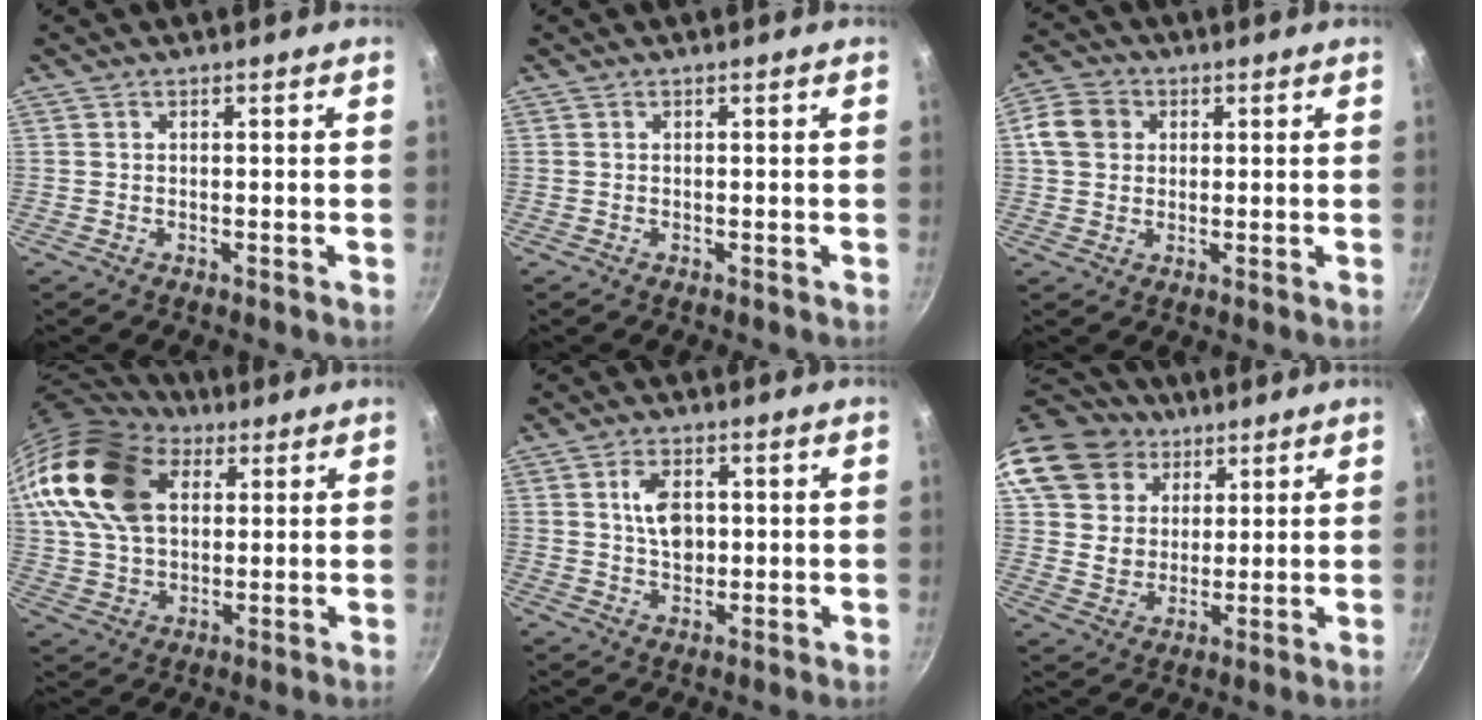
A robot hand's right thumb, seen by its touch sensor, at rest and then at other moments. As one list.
[{"total": 0.0}, {"total": 7.3, "force": [1.4, 6.2, 3.6], "torque": [-0.048, 0.008, 0.011]}, {"total": 22.4, "force": [7.8, 14.7, 14.9], "torque": [-0.282, 0.005, 0.140]}, {"total": 6.9, "force": [1.2, 4.4, 5.1], "torque": [-0.072, -0.001, 0.021]}, {"total": 16.2, "force": [8.3, 12.7, 5.6], "torque": [-0.084, -0.004, 0.155]}]